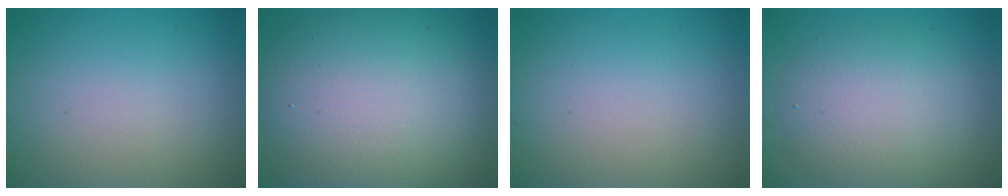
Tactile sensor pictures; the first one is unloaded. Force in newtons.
{"total": 13.0, "press": 13.0, "slide": 0.9}
{"total": 0.0}
{"total": 5.5, "press": 5.5, "slide": 0.2}